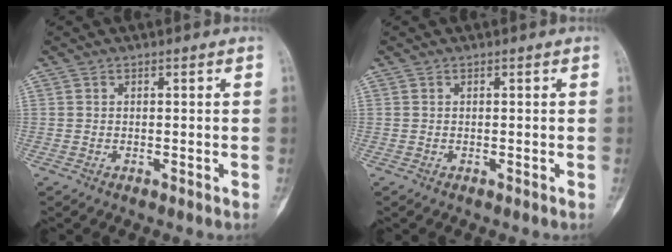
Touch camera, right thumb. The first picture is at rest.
{"total": 0.0}